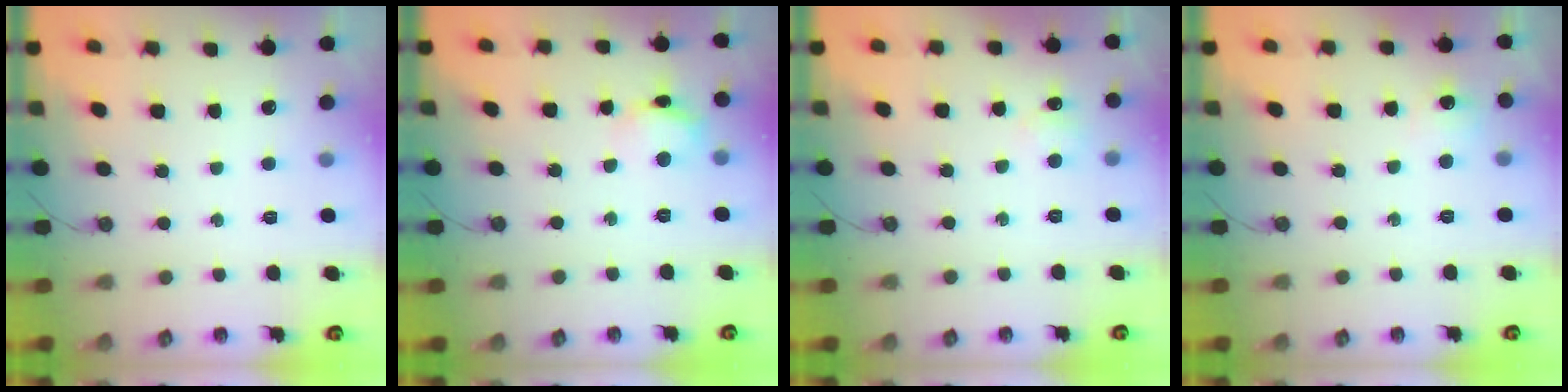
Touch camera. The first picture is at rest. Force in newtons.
{"total": 7.7, "press": 7.6, "slide": 0.5}
{"total": 6.2, "press": 6.1, "slide": 1.0}
{"total": 6.1, "press": 6.0, "slide": 0.8}